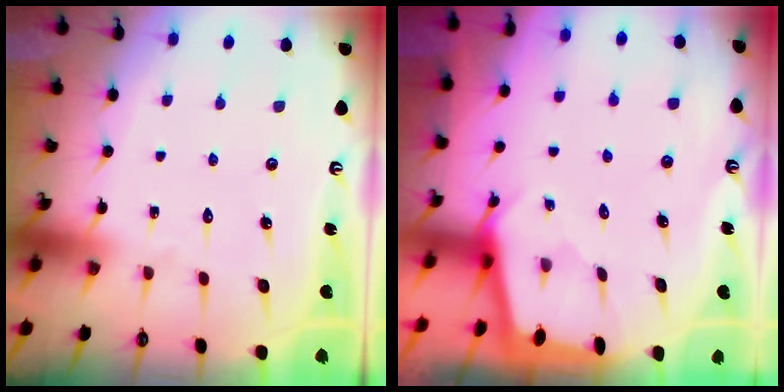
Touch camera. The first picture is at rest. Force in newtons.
{"total": 1.9, "press": 1.9, "slide": 0.1}